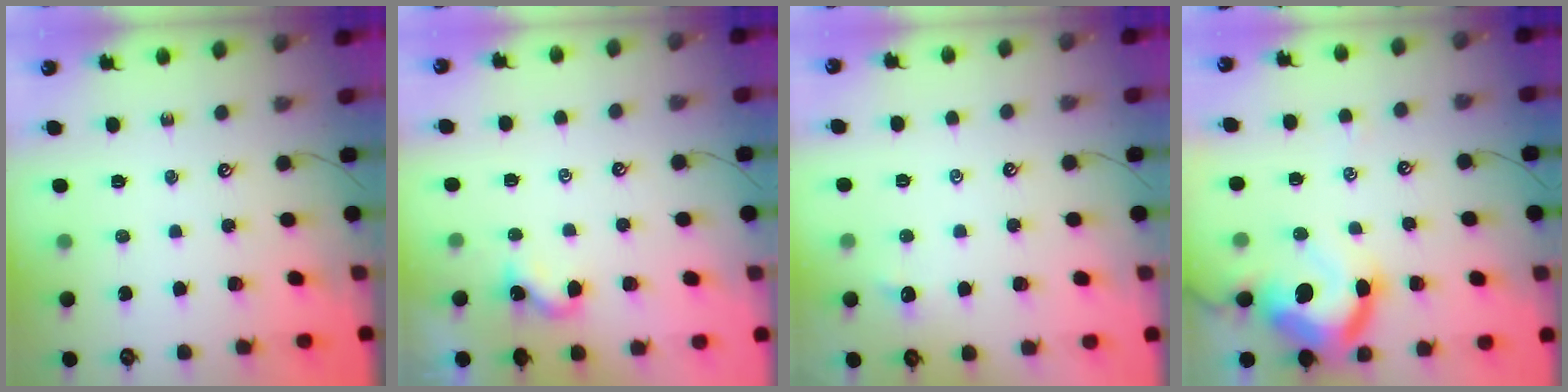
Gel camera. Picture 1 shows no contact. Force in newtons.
{"total": 1.5, "press": 1.5, "slide": 0.2}
{"total": 2.3, "press": 2.2, "slide": 0.3}
{"total": 10.9, "press": 10.7, "slide": 1.8}